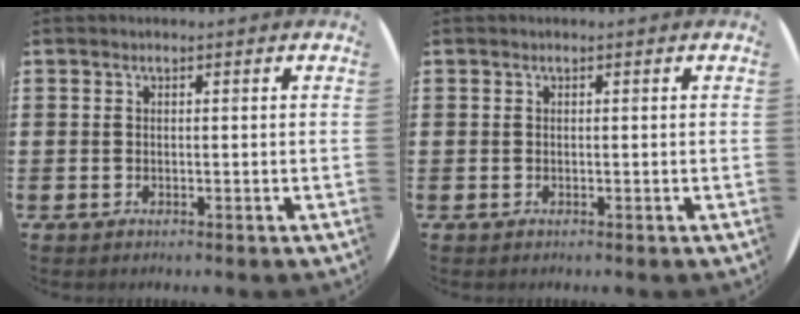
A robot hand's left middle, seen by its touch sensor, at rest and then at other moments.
{"total": 0.0}